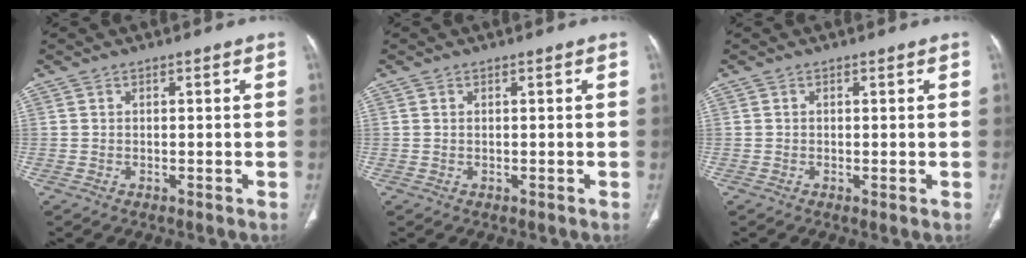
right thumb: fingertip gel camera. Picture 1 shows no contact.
{"total": 0.0}
{"total": 0.6, "force": [-0.1, 0.1, 0.5], "torque": [-0.013, -0.004, -0.001]}